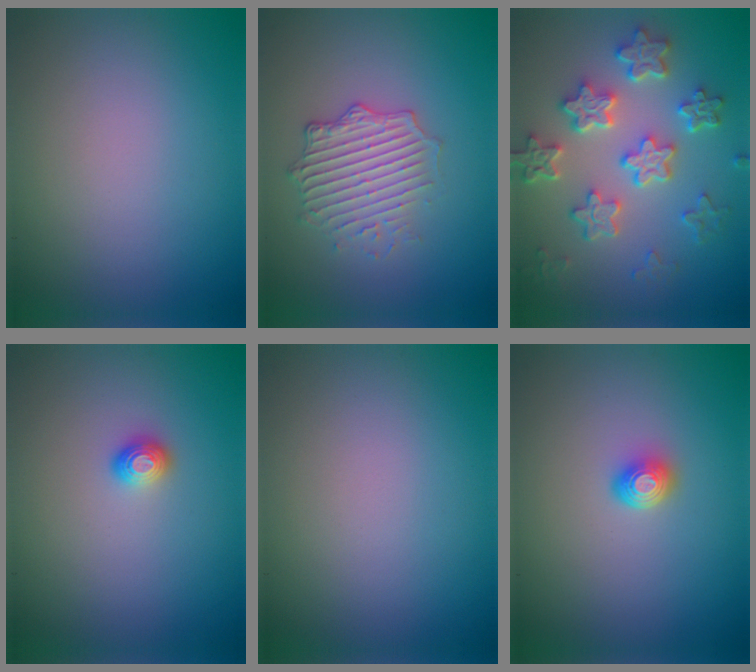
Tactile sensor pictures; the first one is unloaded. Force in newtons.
{"total": 3.7, "press": 3.3, "slide": 1.5}
{"total": 6.5, "press": 5.1, "slide": 4.1}
{"total": 1.1, "press": 1.0, "slide": 0.2}
{"total": 0.0}
{"total": 1.6, "press": 1.2, "slide": 1.0}